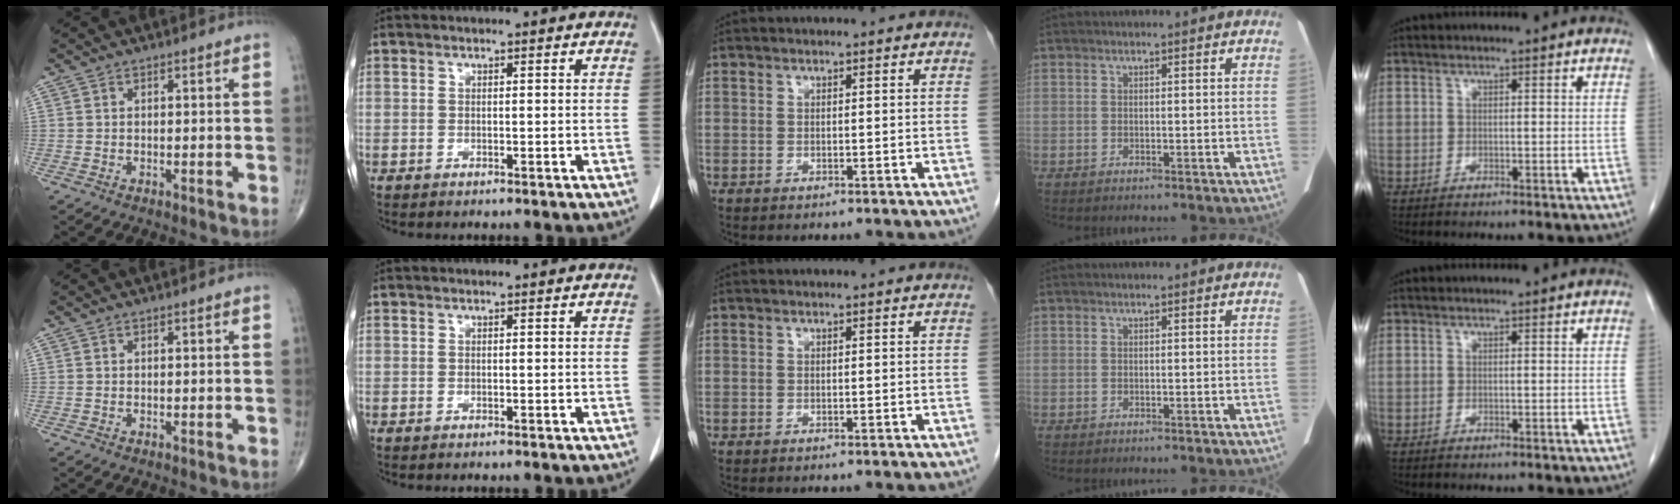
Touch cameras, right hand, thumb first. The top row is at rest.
{}